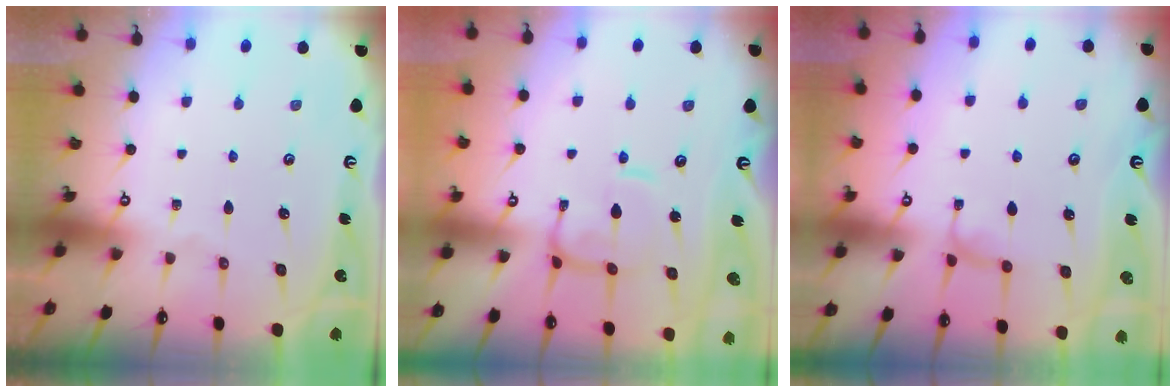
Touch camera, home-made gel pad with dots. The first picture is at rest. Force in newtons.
{"total": 3.7, "press": 3.7, "slide": 0.5}
{"total": 1.1, "press": 0.9, "slide": 0.6}